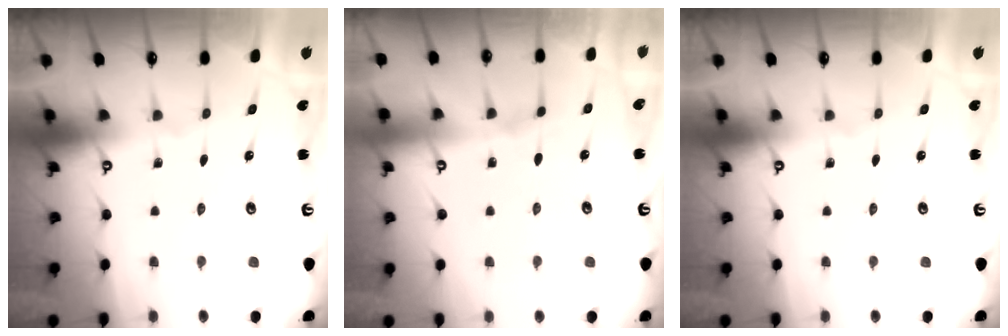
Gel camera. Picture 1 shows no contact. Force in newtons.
{"total": 2.5, "press": 2.4, "slide": 0.5}
{"total": 0.0}